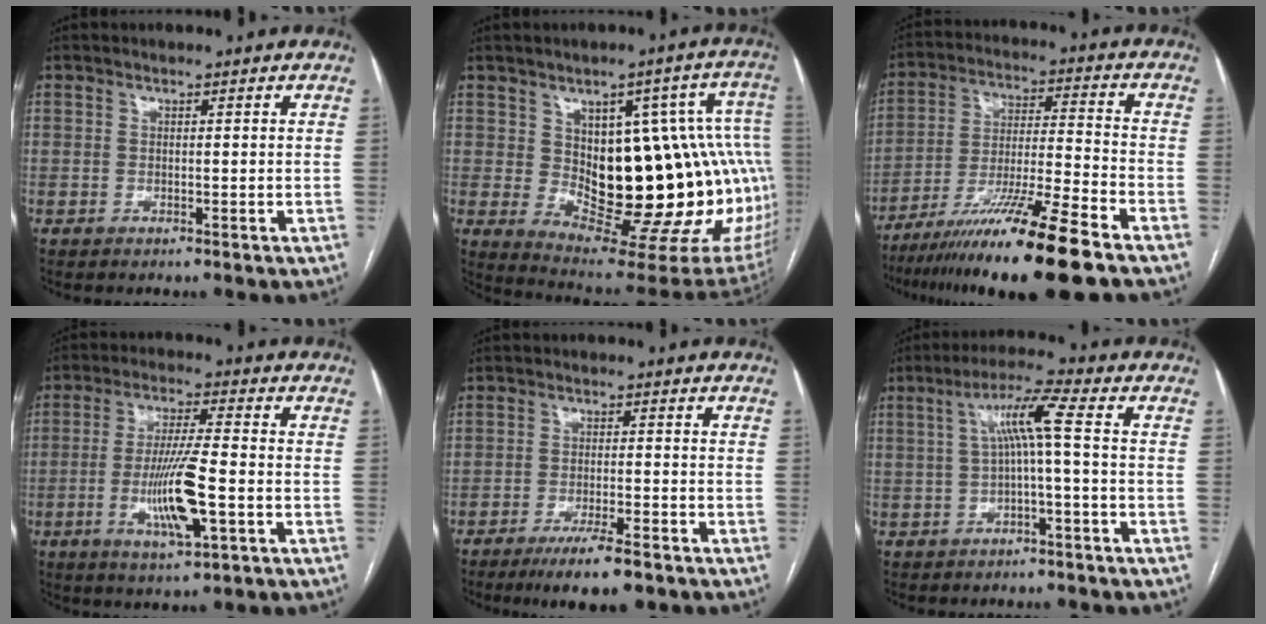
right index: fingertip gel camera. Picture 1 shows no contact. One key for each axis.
{"total": 25.3, "fx": 0.2, "fy": 8.9, "fz": 23.7, "tx": -0.219, "ty": 0.031, "tz": 0.034}
{"total": 17.3, "fx": -12.4, "fy": -0.9, "fz": 12.0, "tx": -0.208, "ty": -0.033, "tz": -0.215}
{"total": 10.5, "fx": -3.0, "fy": 0.9, "fz": 10.0, "tx": -0.191, "ty": -0.010, "tz": -0.055}
{"total": 8.8, "fx": -6.4, "fy": 0.9, "fz": 5.9, "tx": -0.096, "ty": -0.018, "tz": -0.101}
{"total": 6.4, "fx": 0.1, "fy": -0.5, "fz": 6.4, "tx": -0.114, "ty": 0.025, "tz": 0.006}